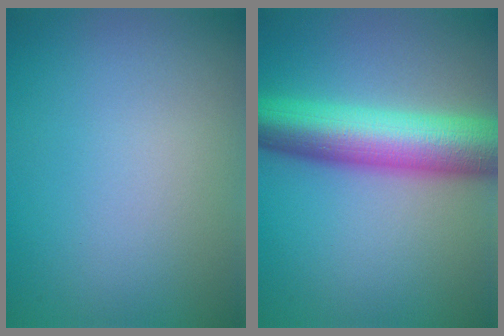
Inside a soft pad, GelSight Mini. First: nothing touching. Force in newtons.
{"total": 10.2, "press": 10.2, "slide": 0.3}